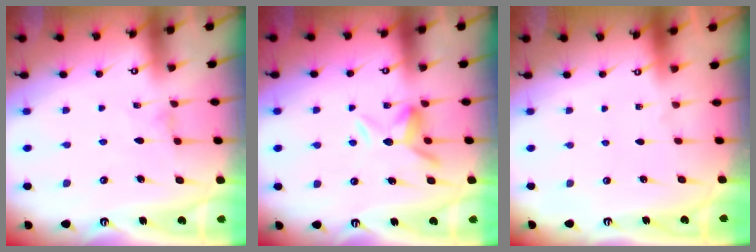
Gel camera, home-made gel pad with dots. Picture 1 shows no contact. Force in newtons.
{"total": 8.4, "press": 8.4, "slide": 1.0}
{"total": 0.0}